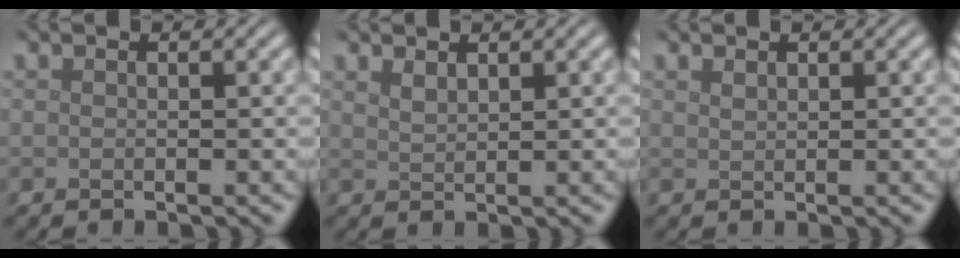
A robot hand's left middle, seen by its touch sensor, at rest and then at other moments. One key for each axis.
{"total": 1.2, "fx": 1.0, "fy": 0.3, "fz": 0.5, "tx": -0.015, "ty": -0.001, "tz": 0.022}
{"total": 0.6, "fx": 0.5, "fy": 0.2, "fz": 0.3, "tx": -0.006, "ty": 0.000, "tz": 0.012}